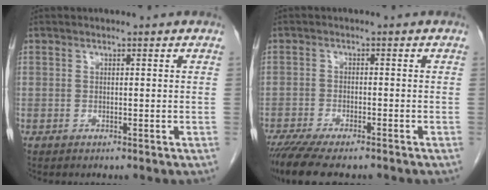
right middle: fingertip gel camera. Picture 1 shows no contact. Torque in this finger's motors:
{"motor_torque": [0.68, -0.60, 0.10, 0.08]}